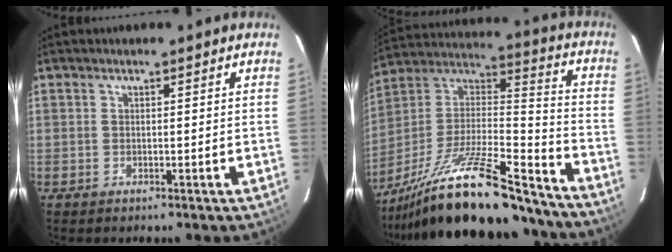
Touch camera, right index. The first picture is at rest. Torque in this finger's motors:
{"motor_torque": [1.35, -0.79, 1.05, 0.21]}